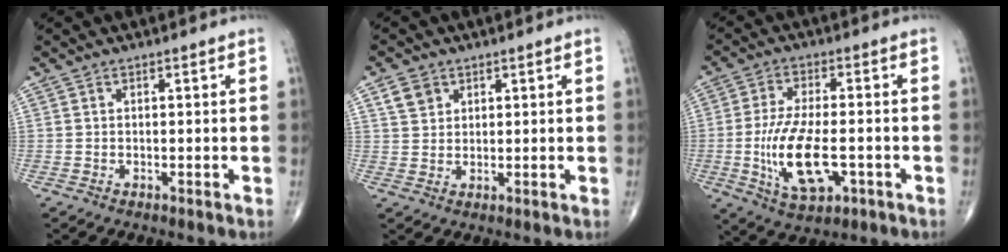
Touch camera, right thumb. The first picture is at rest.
{"total": 3.9, "force": [2.1, 3.0, 1.5], "torque": [-0.017, -0.006, 0.041]}
{"total": 13.0, "force": [-2.9, 5.8, 11.3], "torque": [-0.214, 0.002, -0.044]}